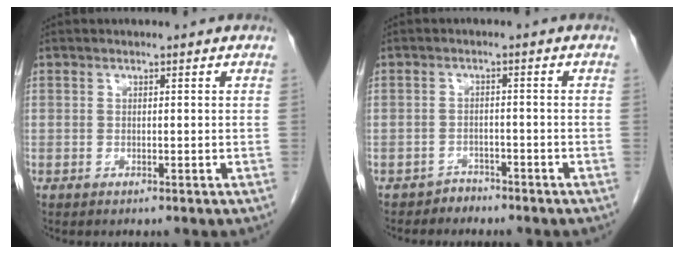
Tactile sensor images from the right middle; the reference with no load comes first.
{"total": 2.2, "force": [-1.8, 1.1, -0.4], "torque": [0.003, 0.006, -0.028]}